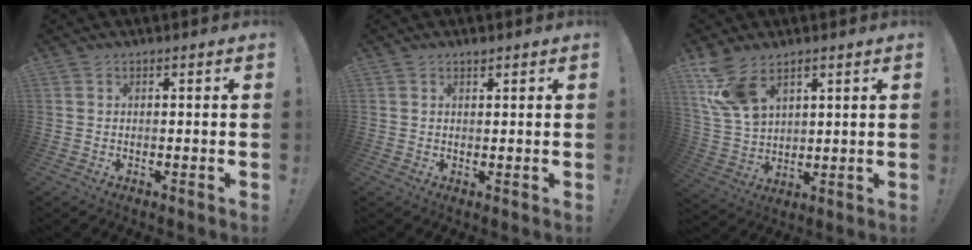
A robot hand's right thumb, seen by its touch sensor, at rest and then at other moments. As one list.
[{"total": 1.1, "force": [1.0, 0.1, 0.4], "torque": [-0.002, -0.003, 0.017]}, {"total": 11.8, "force": [7.1, 6.6, 6.8], "torque": [-0.135, -0.029, 0.141]}]